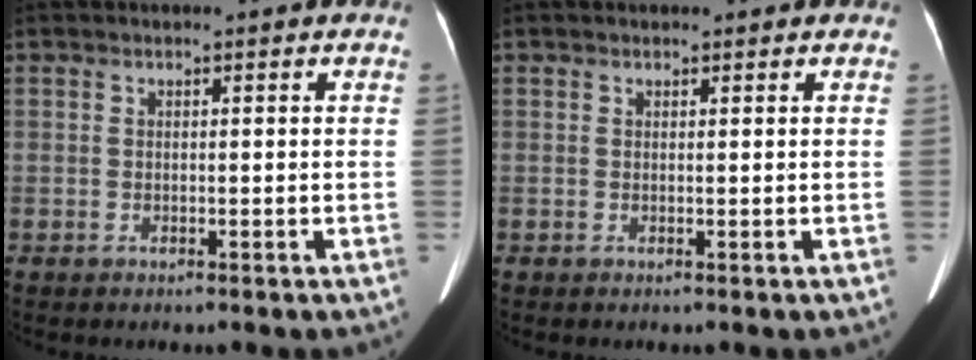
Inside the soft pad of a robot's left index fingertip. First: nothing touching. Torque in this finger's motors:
{"motor_torque": [-0.33, 0.01, -0.17, -0.03]}